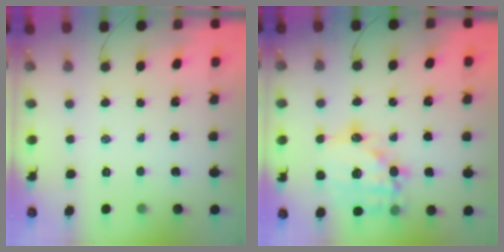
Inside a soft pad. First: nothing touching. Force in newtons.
{"total": 15.5, "press": 15.2, "slide": 2.8}